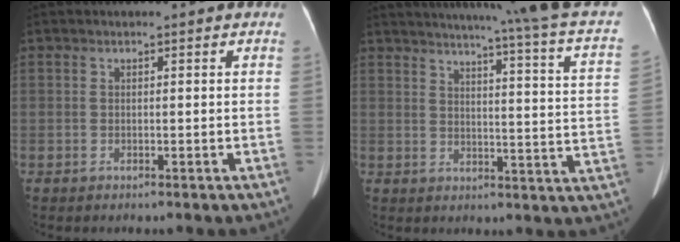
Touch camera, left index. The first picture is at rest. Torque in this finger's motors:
{"motor_torque": [0.52, -1.61, 0.02, 0.05]}